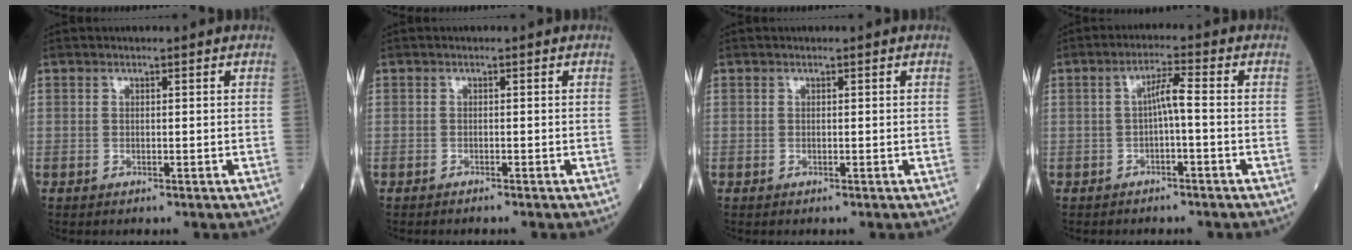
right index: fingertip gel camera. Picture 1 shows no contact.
{"total": 1.2, "force": [-1.1, -0.2, 0.5], "torque": [-0.007, 0.002, -0.015]}
{"total": 0.0}
{"total": 3.4, "force": [-0.4, 0.2, 3.4], "torque": [-0.058, 0.012, -0.007]}